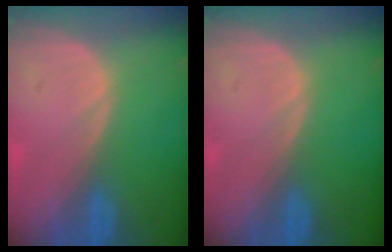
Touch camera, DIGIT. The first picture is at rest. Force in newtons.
{"total": 0.0}